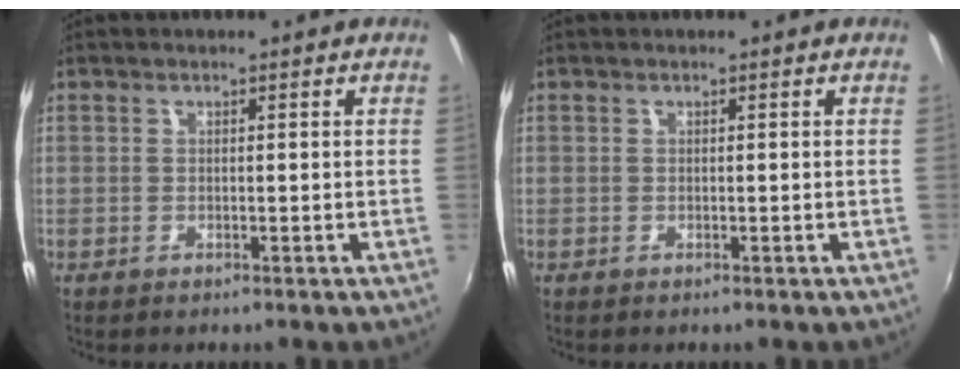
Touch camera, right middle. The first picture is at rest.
{"total": 0.0}